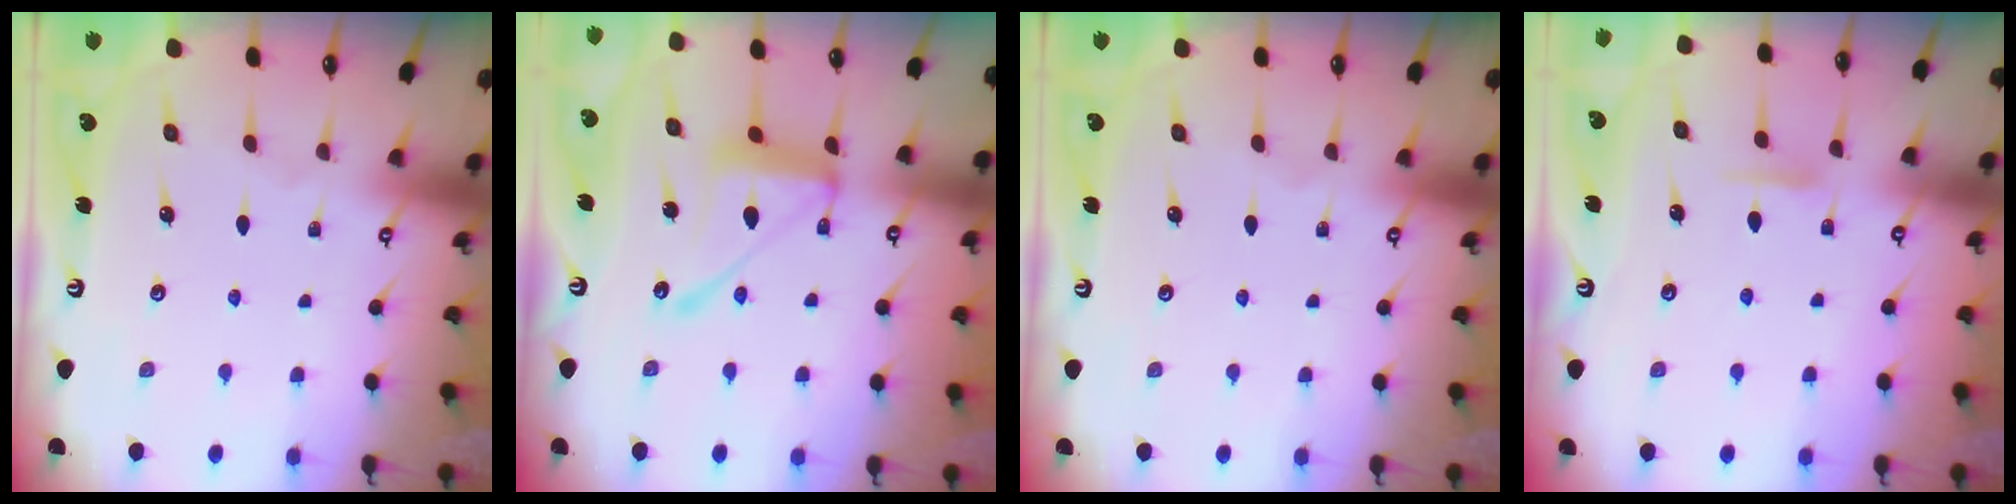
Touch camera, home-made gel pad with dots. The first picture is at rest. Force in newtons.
{"total": 14.0, "press": 13.9, "slide": 1.3}
{"total": 0.0}
{"total": 6.7, "press": 6.7, "slide": 0.7}